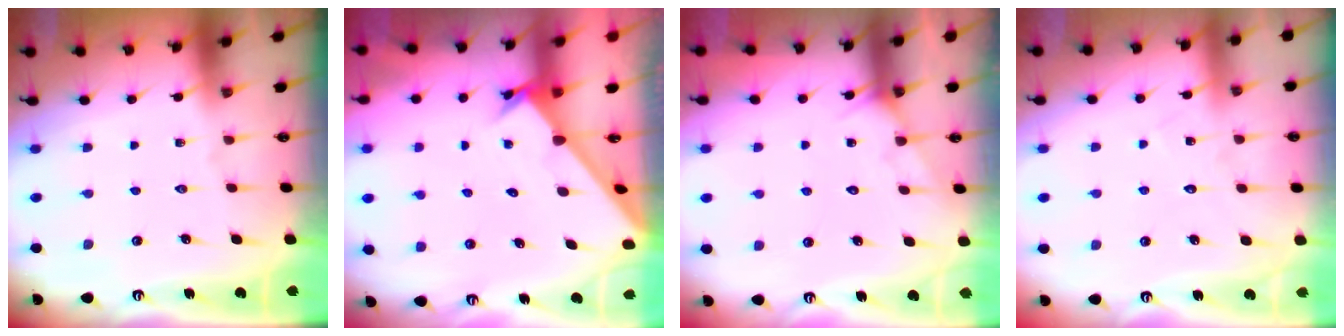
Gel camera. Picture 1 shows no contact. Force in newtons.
{"total": 1.2, "press": 1.2, "slide": 0.1}
{"total": 6.2, "press": 6.2, "slide": 0.6}
{"total": 6.4, "press": 6.4, "slide": 0.4}